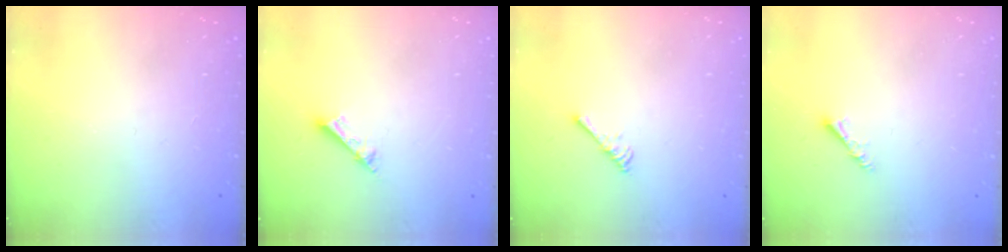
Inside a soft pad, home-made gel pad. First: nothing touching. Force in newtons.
{"total": 3.2, "press": 3.2, "slide": 0.2}
{"total": 2.7, "press": 2.6, "slide": 0.5}
{"total": 3.0, "press": 2.9, "slide": 0.6}